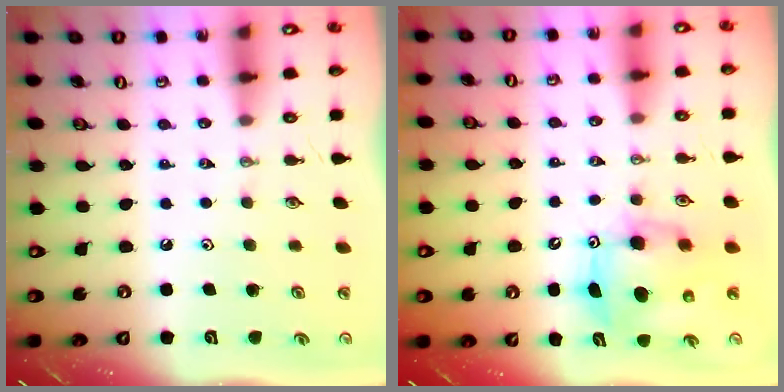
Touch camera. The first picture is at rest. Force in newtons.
{"total": 8.2, "press": 8.2, "slide": 0.6}